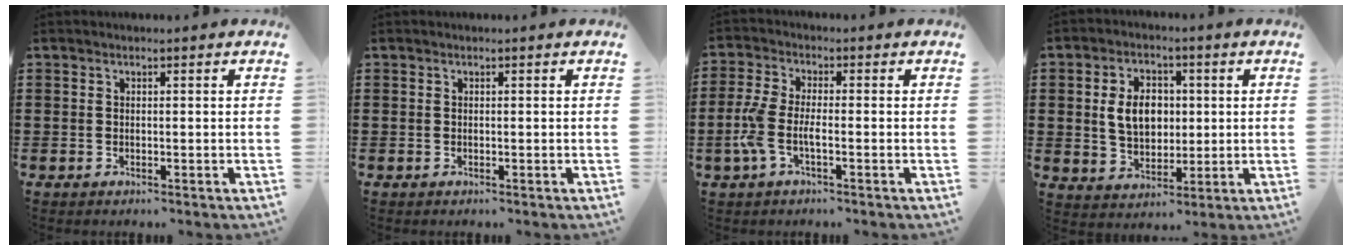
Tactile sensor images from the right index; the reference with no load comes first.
{"total": 0.0}
{"total": 4.8, "force": [-1.6, 1.6, 4.3], "torque": [-0.111, -0.007, -0.039]}
{"total": 7.0, "force": [0.7, 5.1, 4.7], "torque": [-0.096, 0.009, 0.006]}